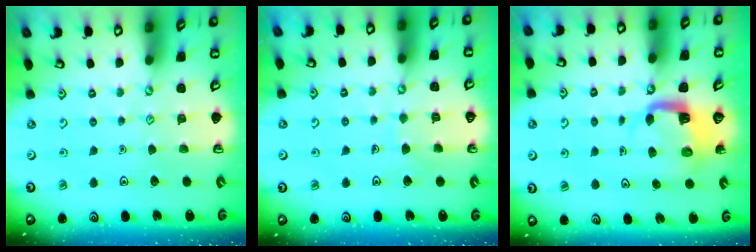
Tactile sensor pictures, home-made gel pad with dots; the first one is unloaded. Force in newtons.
{"total": 5.4, "press": 5.3, "slide": 0.4}
{"total": 5.0, "press": 4.9, "slide": 0.5}